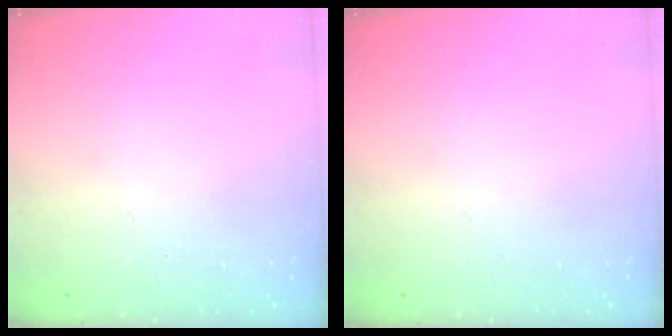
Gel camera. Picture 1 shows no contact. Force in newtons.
{"total": 0.0}